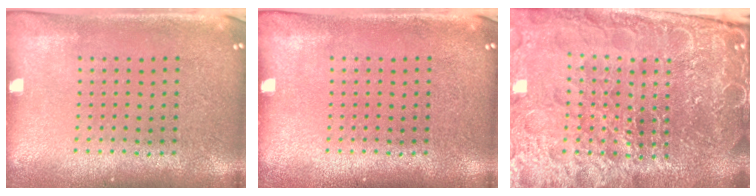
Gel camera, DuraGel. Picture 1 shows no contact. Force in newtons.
{"total": 0.0}
{"total": 6.6, "press": 5.8, "slide": 3.1}